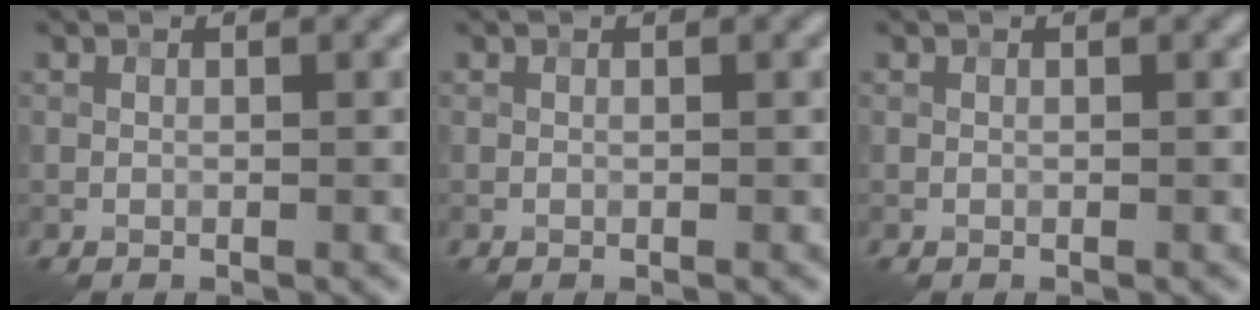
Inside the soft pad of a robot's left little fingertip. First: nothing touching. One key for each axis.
{"total": 0.0}
{"total": 0.0}